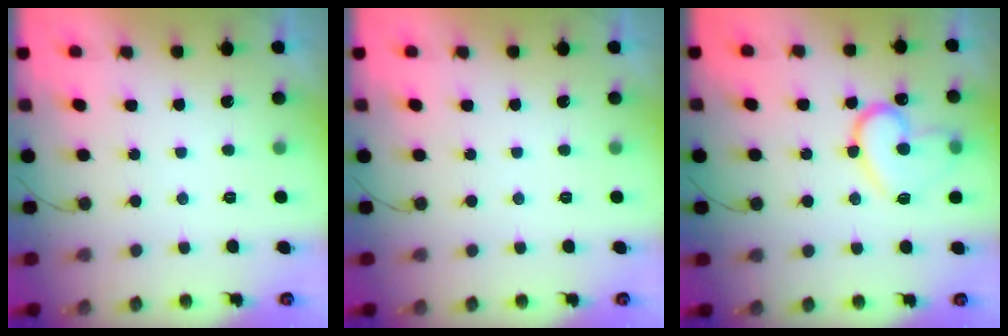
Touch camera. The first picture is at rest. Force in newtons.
{"total": 0.0}
{"total": 14.9, "press": 14.9, "slide": 1.0}